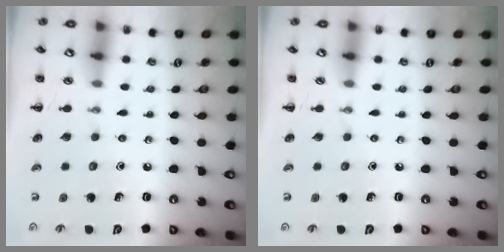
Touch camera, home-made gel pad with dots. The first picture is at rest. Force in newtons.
{"total": 0.0}